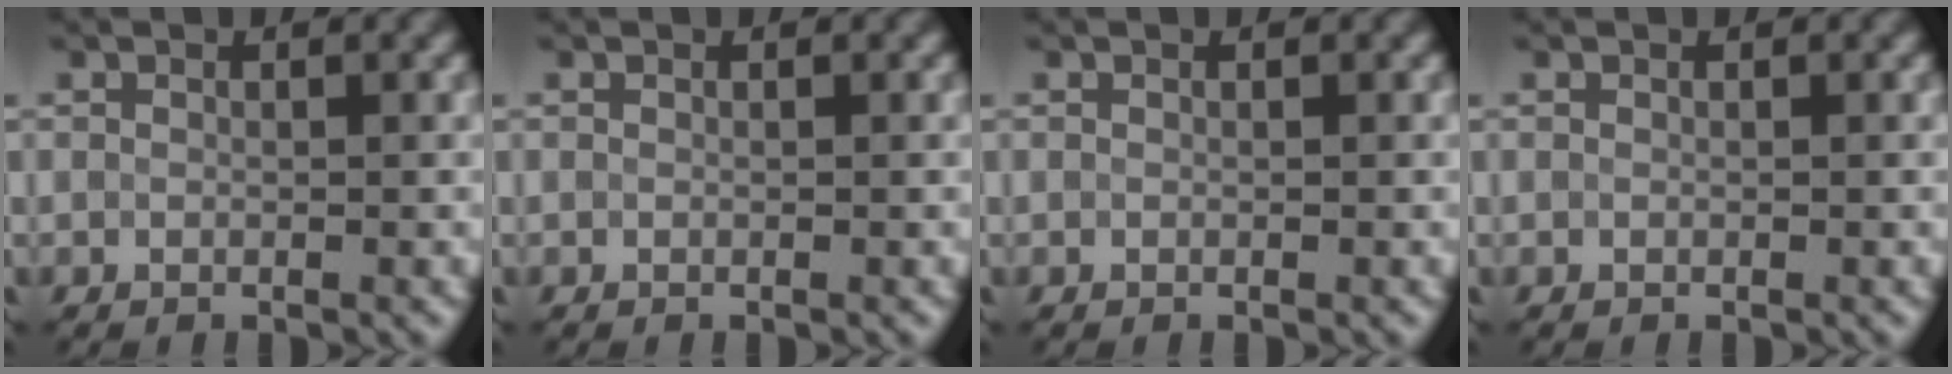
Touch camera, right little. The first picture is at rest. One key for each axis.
{"total": 0.0}
{"total": 0.0}
{"total": 0.0}